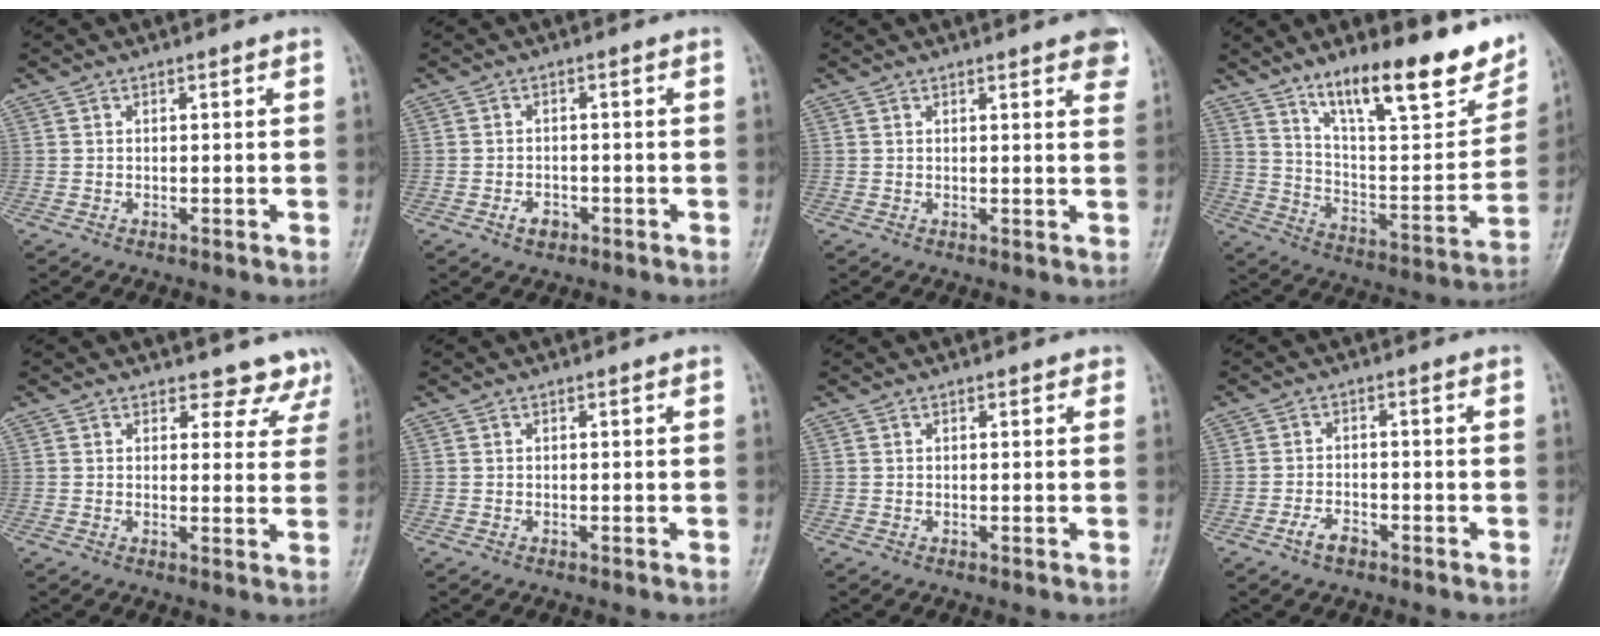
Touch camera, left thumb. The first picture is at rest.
{"total": 2.5, "force": [-1.3, 1.7, 1.2], "torque": [-0.014, 0.010, -0.019]}
{"total": 5.5, "force": [3.5, 1.3, 4.0], "torque": [-0.033, -0.007, 0.036]}
{"total": 22.8, "force": [14.9, 6.3, 16.0], "torque": [-0.200, -0.066, 0.242]}
{"total": 6.6, "force": [5.9, 3.1, 0.2], "torque": [0.042, -0.032, 0.045]}
{"total": 0.0}
{"total": 0.9, "force": [0.6, 0.5, 0.5], "torque": [-0.005, -0.002, 0.004]}
{"total": 3.0, "force": [-2.1, 1.5, 1.6], "torque": [-0.031, 0.017, -0.037]}